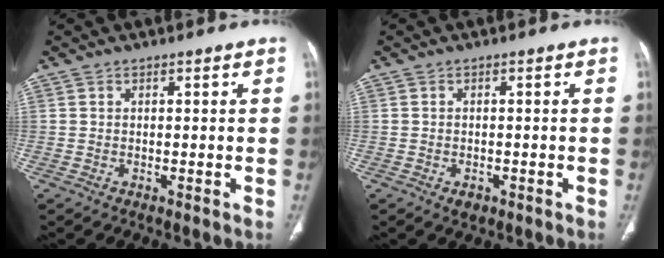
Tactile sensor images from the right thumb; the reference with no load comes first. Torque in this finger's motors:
{"motor_torque": [1.27, 0.36, 0.14, -0.57, -0.02]}